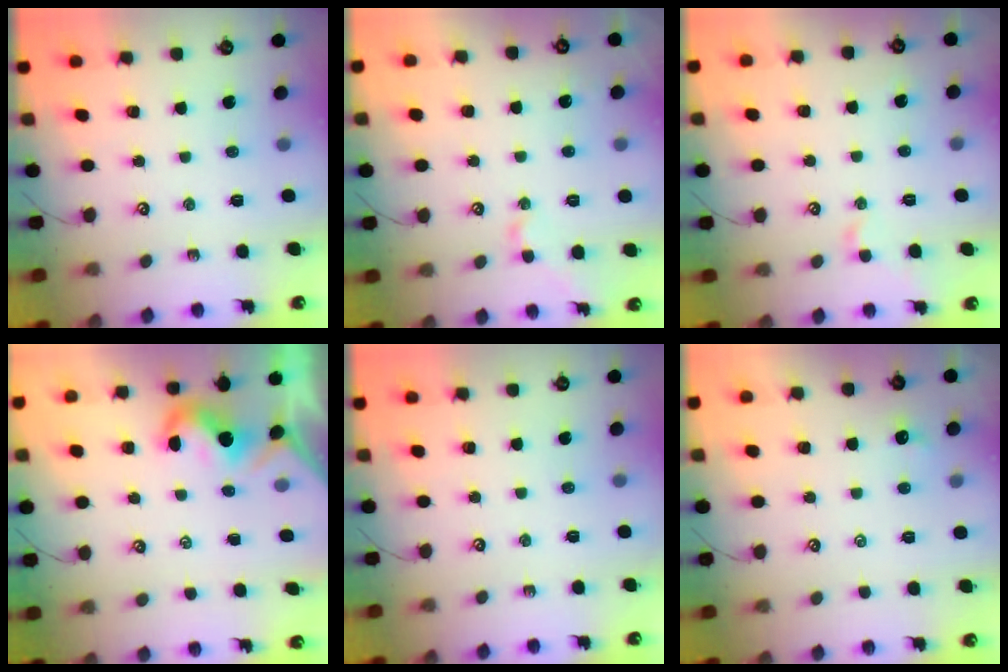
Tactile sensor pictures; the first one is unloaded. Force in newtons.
{"total": 0.6, "press": 0.6, "slide": 0.1}
{"total": 0.8, "press": 0.8, "slide": 0.2}
{"total": 2.2, "press": 2.1, "slide": 0.6}
{"total": 0.0}
{"total": 2.3, "press": 2.2, "slide": 0.3}